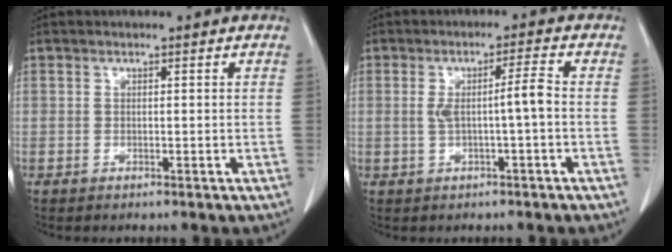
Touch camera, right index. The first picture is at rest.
{"total": 4.3, "force": [-0.4, -0.1, 4.3], "torque": [-0.076, 0.013, -0.001]}